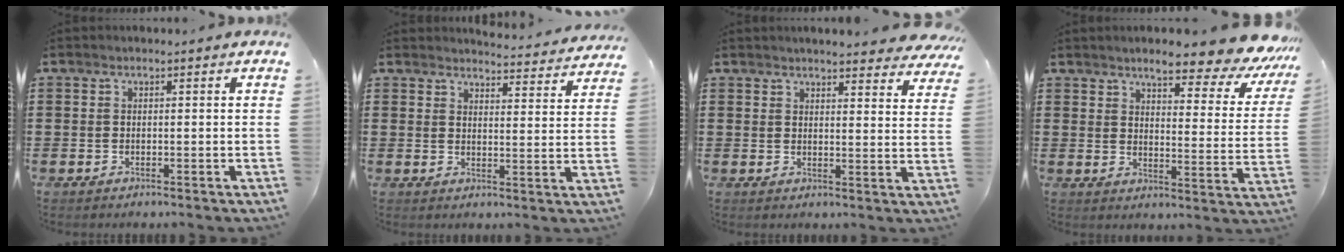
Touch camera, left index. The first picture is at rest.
{"total": 3.7, "force": [3.7, -0.1, 0.1], "torque": [-0.011, -0.027, 0.063]}
{"total": 4.0, "force": [3.8, -0.3, 0.9], "torque": [-0.024, -0.020, 0.068]}
{"total": 7.9, "force": [6.8, 0.7, 3.9], "torque": [-0.070, -0.046, 0.113]}